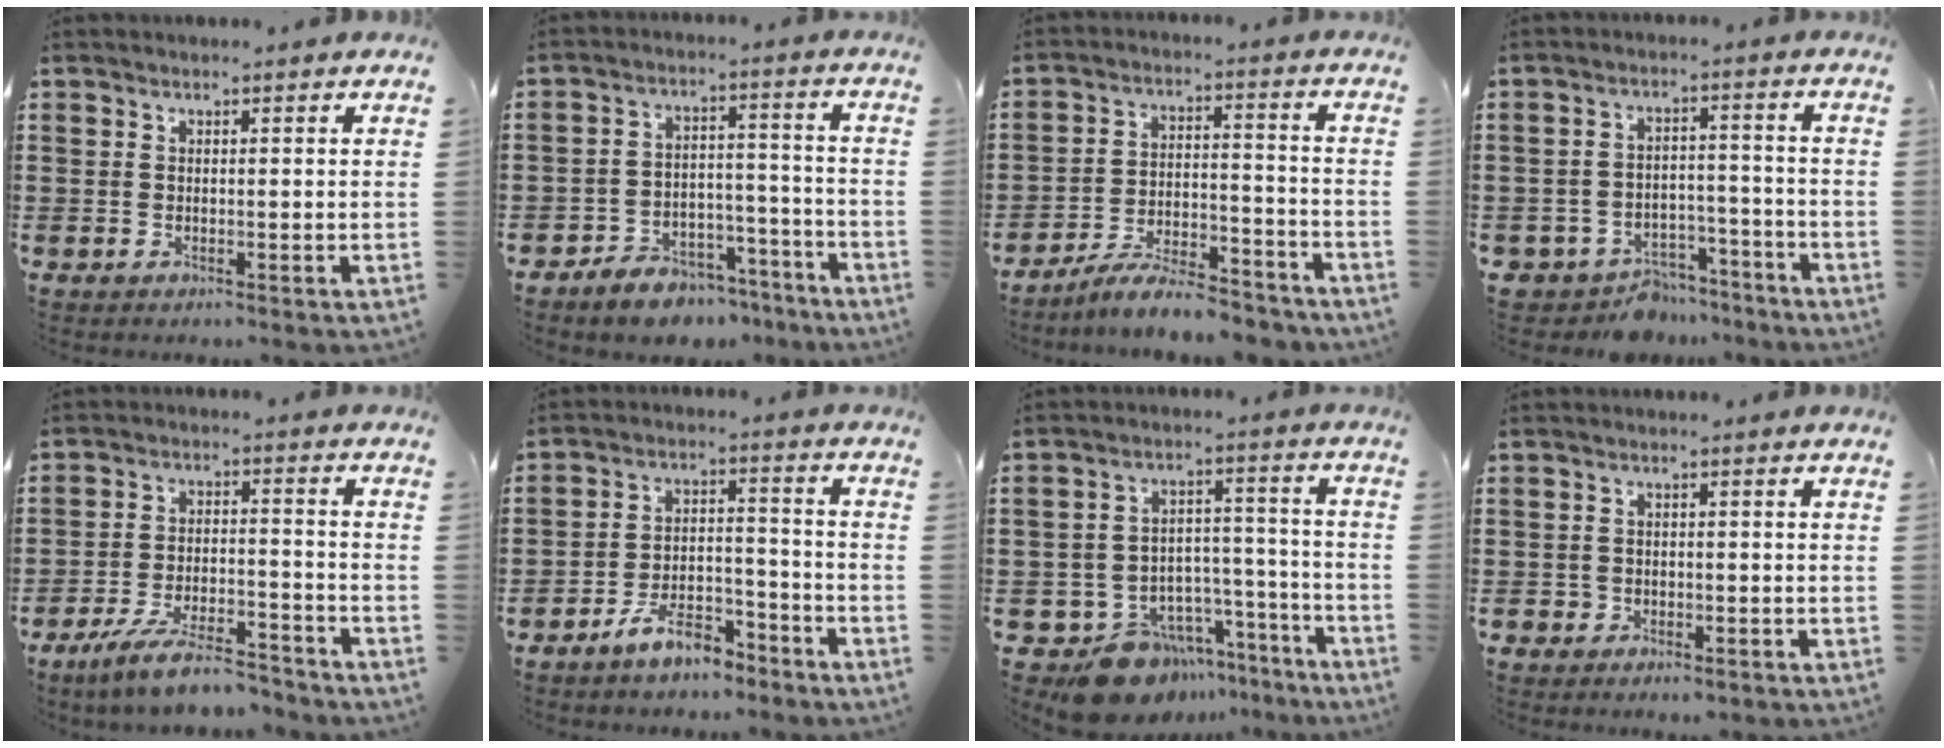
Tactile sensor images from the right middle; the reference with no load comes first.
{"total": 6.1, "force": [-5.7, 2.0, 1.0], "torque": [-0.013, 0.025, -0.111]}
{"total": 7.3, "force": [-6.7, 0.7, 2.7], "torque": [-0.048, 0.008, -0.129]}
{"total": 6.7, "force": [-6.0, 2.6, 1.2], "torque": [-0.025, 0.028, -0.118]}
{"total": 7.8, "force": [-6.8, 0.9, 3.7], "torque": [-0.078, 0.001, -0.131]}
{"total": 7.1, "force": [-5.9, 2.2, 3.3], "torque": [-0.062, 0.012, -0.111]}
{"total": 11.1, "force": [-9.1, 5.9, 2.5], "torque": [-0.042, 0.047, -0.161]}
{"total": 1.3, "force": [-0.6, 1.1, 0.1], "torque": [-0.006, 0.003, -0.016]}